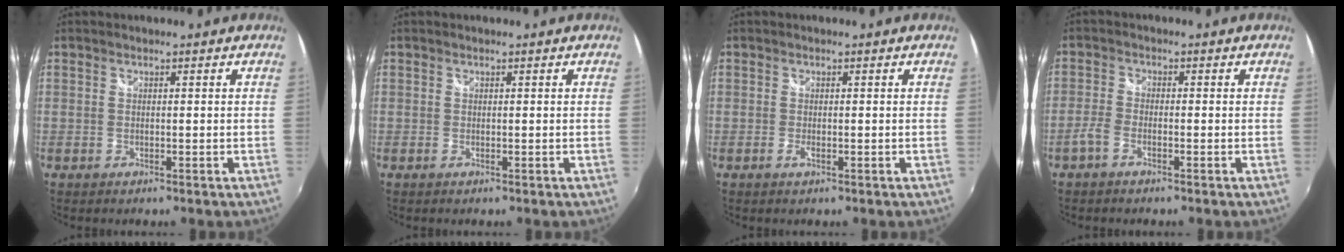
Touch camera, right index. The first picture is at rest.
{"total": 0.0}
{"total": 1.0, "force": [-0.5, 0.4, 0.8], "torque": [-0.015, -0.002, -0.009]}
{"total": 2.8, "force": [-1.9, 1.1, 1.8], "torque": [-0.053, 0.004, -0.043]}